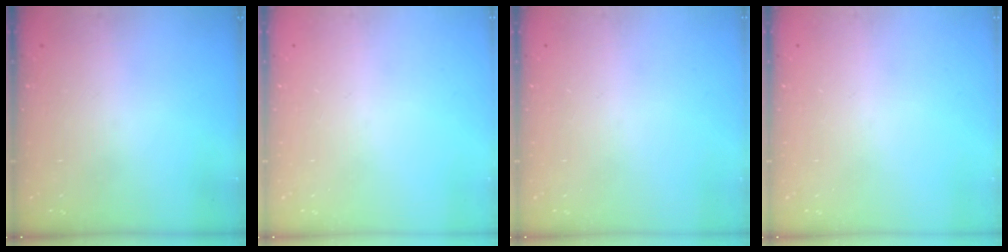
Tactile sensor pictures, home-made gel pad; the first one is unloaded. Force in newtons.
{"total": 0.0}
{"total": 0.0}
{"total": 0.0}